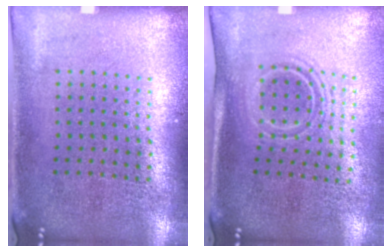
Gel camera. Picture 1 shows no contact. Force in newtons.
{"total": 1.6, "press": 1.1, "slide": 1.2}